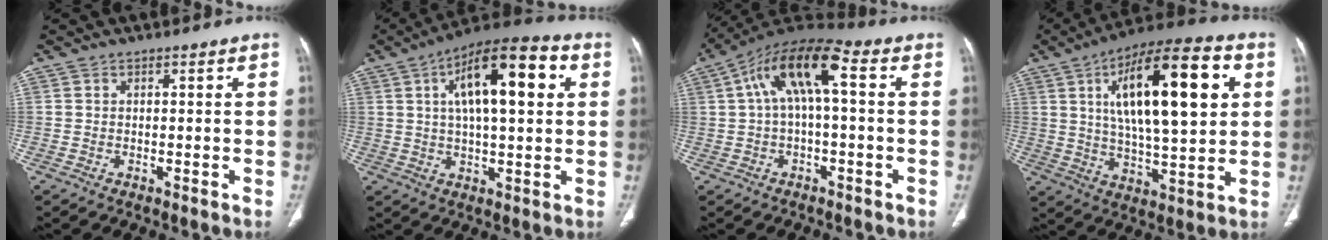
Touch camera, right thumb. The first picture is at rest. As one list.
[{"total": 17.3, "force": [4.8, 6.4, 15.4], "torque": [-0.226, 0.014, 0.066]}, {"total": 12.1, "force": [1.9, 4.6, 11.0], "torque": [-0.207, 0.047, 0.026]}, {"total": 23.4, "force": [6.2, 8.2, 21.0], "torque": [-0.321, -0.002, 0.095]}]